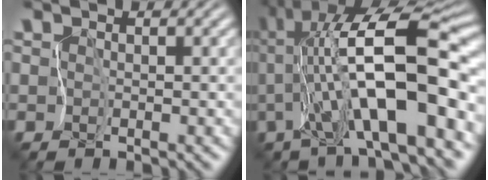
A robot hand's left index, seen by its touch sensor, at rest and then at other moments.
{"total": 9.9, "force": [-1.8, 0.9, 9.6], "torque": [-0.173, 0.007, -0.020]}